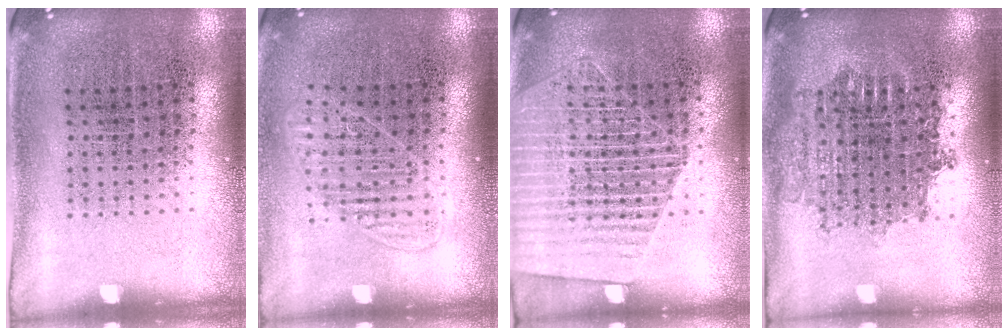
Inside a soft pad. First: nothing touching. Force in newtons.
{"total": 1.4, "press": 1.2, "slide": 0.7}
{"total": 1.7, "press": 1.6, "slide": 0.7}
{"total": 1.7, "press": 1.4, "slide": 0.9}